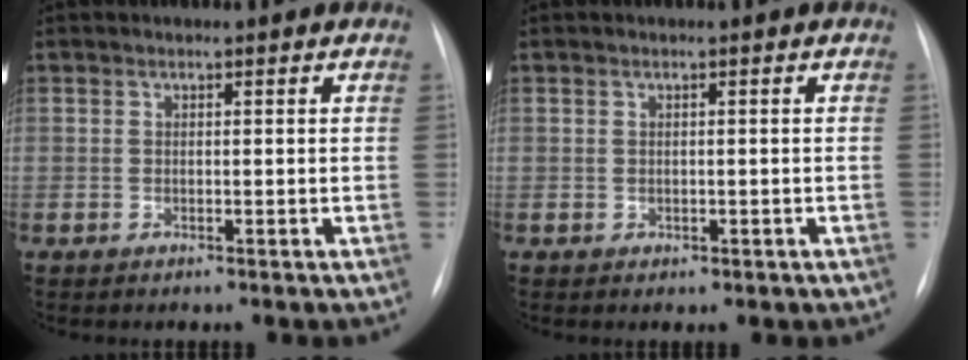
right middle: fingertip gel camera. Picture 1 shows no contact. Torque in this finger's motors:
{"motor_torque": [-0.64, 0.11, 0.02, 0.00]}